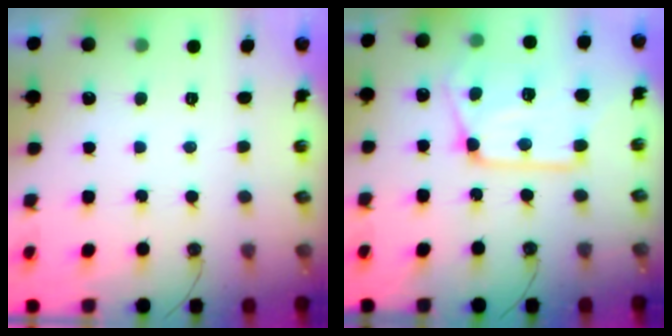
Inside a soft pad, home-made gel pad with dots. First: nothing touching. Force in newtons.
{"total": 18.5, "press": 18.4, "slide": 1.7}